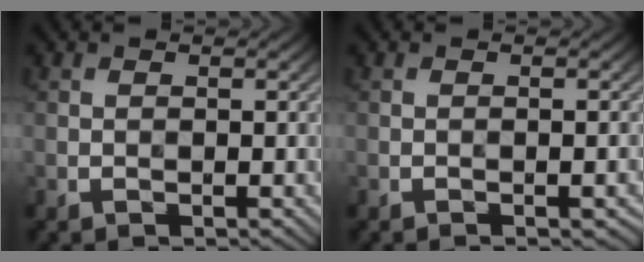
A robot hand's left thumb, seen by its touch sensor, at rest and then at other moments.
{"total": 1.2, "force": [-0.8, 0.1, 0.9], "torque": [-0.009, 0.004, -0.009]}